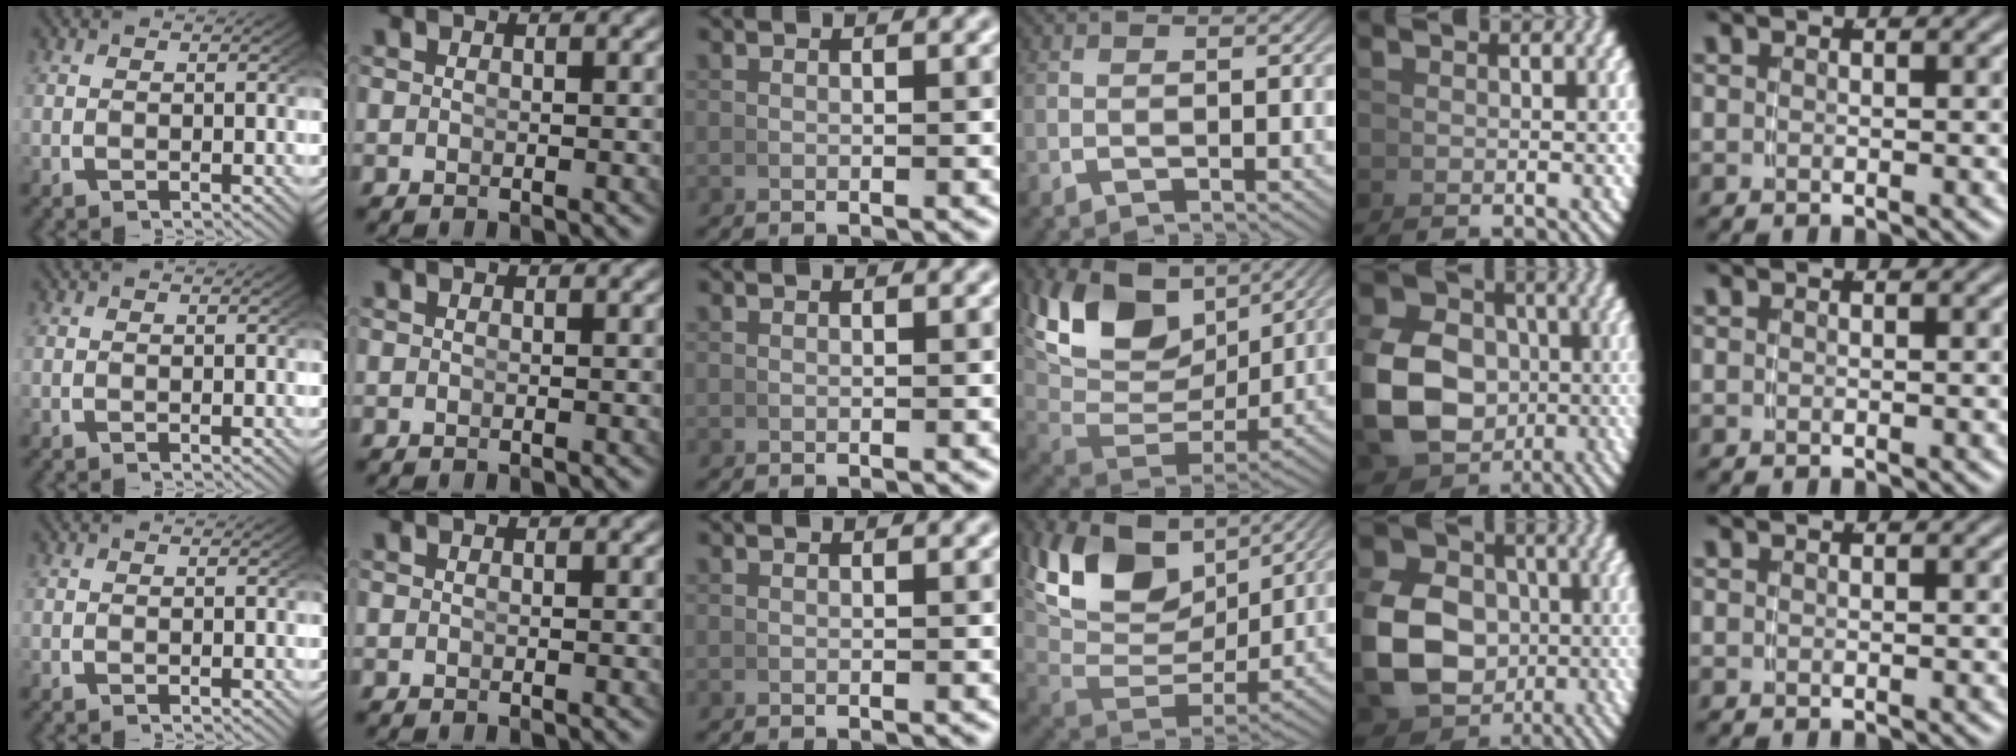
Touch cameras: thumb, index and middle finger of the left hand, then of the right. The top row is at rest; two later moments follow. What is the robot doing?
{"motion": "grasp_and_lifting", "object": "coin"}